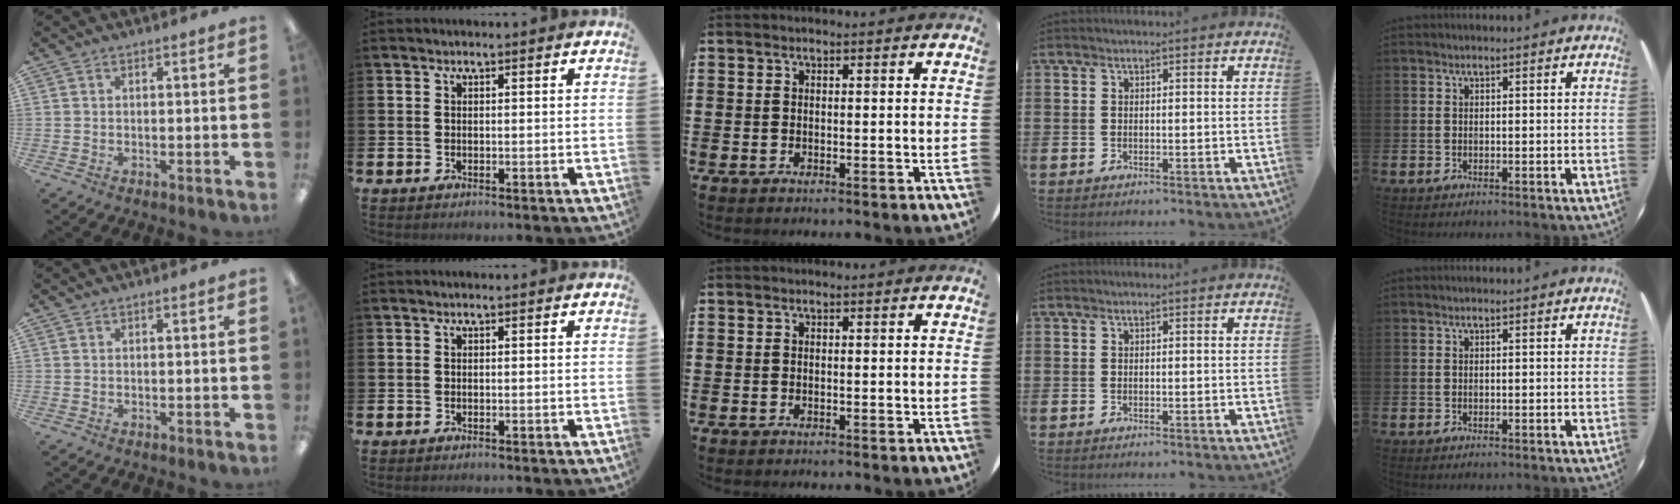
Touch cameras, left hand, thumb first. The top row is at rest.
{}